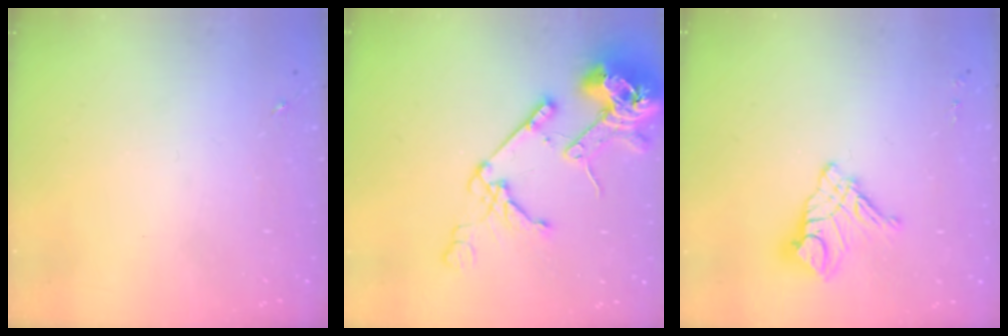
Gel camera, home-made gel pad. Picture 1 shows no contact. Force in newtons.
{"total": 18.6, "press": 18.4, "slide": 2.4}
{"total": 12.6, "press": 12.6, "slide": 1.2}